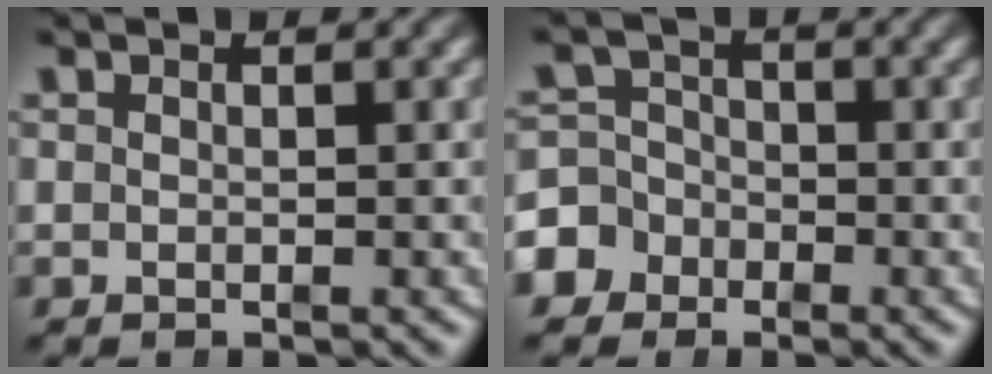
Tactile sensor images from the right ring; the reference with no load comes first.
{"total": 6.3, "force": [-2.8, 5.4, 1.5], "torque": [-0.025, -0.020, -0.047]}